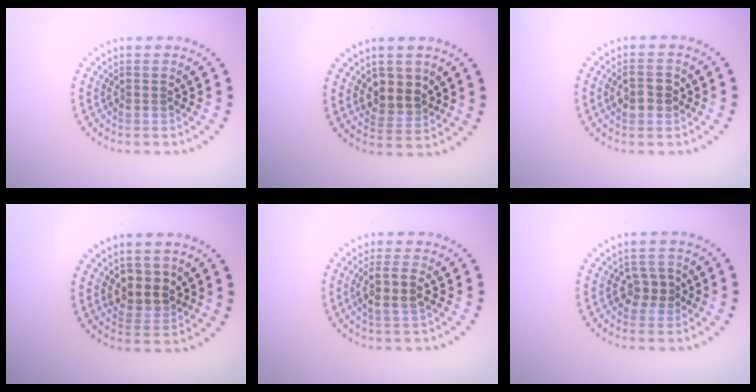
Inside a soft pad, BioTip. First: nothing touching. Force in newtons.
{"total": 2.9, "press": 2.6, "slide": 1.3}
{"total": 2.3, "press": 2.3, "slide": 0.2}
{"total": 2.9, "press": 2.6, "slide": 1.3}
{"total": 2.6, "press": 2.3, "slide": 1.1}
{"total": 2.1, "press": 2.0, "slide": 0.7}